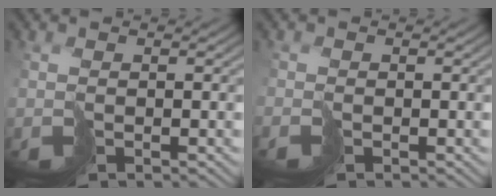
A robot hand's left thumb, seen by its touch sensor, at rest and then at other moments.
{"total": 1.0, "force": [-0.8, 0.5, 0.1], "torque": [-0.010, -0.007, -0.019]}